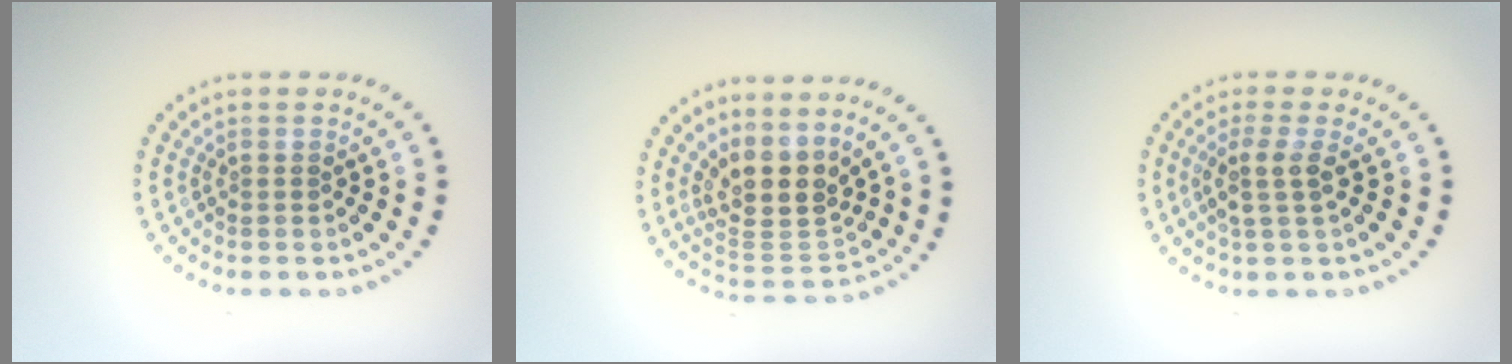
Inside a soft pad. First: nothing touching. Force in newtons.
{"total": 4.3, "press": 3.5, "slide": 2.4}
{"total": 2.4, "press": 1.9, "slide": 1.5}